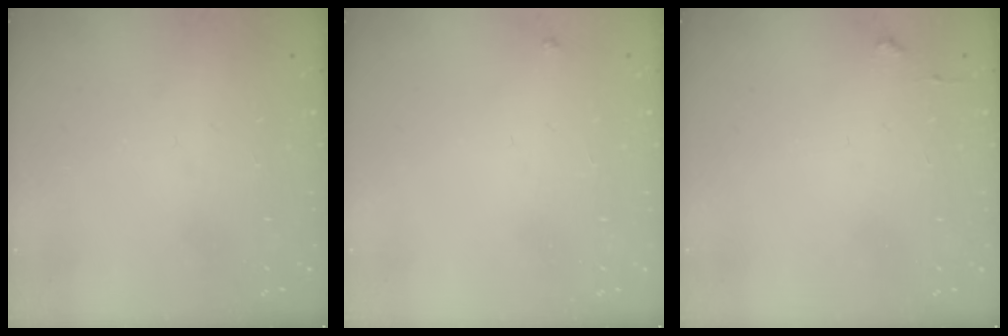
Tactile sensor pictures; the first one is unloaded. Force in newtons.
{"total": 2.7, "press": 2.7, "slide": 0.3}
{"total": 2.7, "press": 2.6, "slide": 0.4}